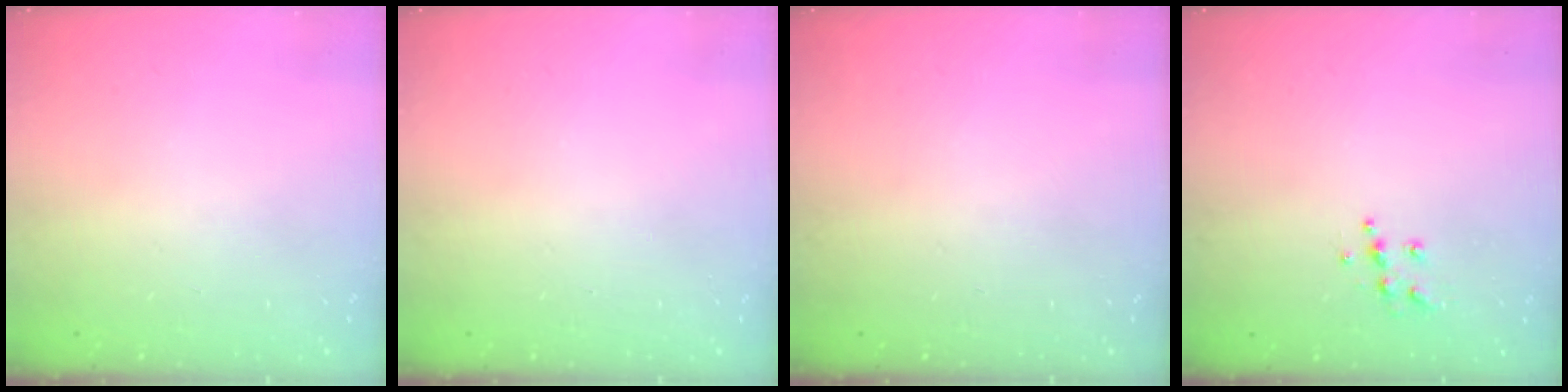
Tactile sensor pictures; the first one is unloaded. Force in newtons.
{"total": 0.0}
{"total": 0.0}
{"total": 6.4, "press": 6.4, "slide": 0.6}